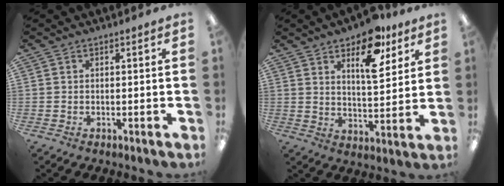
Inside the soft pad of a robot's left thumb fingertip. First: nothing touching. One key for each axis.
{"total": 13.4, "fx": 8.4, "fy": 6.0, "fz": 8.5, "tx": -0.113, "ty": -0.038, "tz": 0.139}